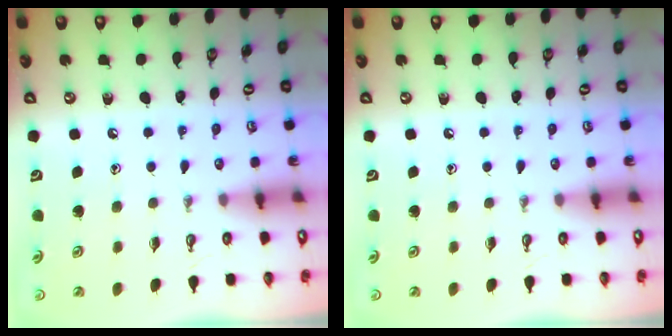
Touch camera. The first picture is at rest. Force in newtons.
{"total": 0.0}